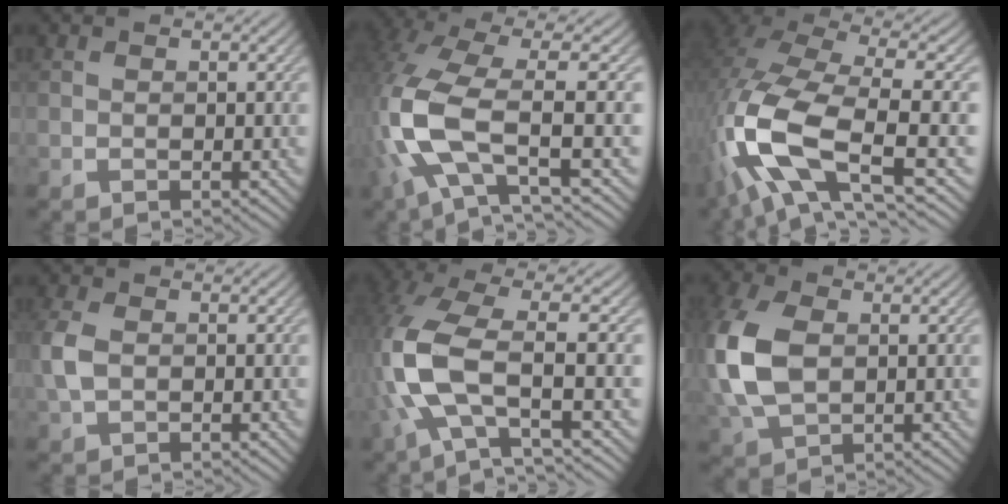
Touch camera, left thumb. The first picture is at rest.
{"total": 13.2, "force": [-2.3, 4.9, 12.0], "torque": [-0.289, -0.009, -0.045]}
{"total": 15.7, "force": [-4.1, 6.9, 13.4], "torque": [-0.322, -0.028, -0.065]}
{"total": 3.6, "force": [-0.1, 2.2, 2.8], "torque": [-0.084, 0.001, -0.004]}
{"total": 10.6, "force": [-2.2, 3.5, 9.8], "torque": [-0.227, -0.002, -0.055]}
{"total": 10.6, "force": [0.5, 6.6, 8.2], "torque": [-0.238, 0.002, 0.010]}